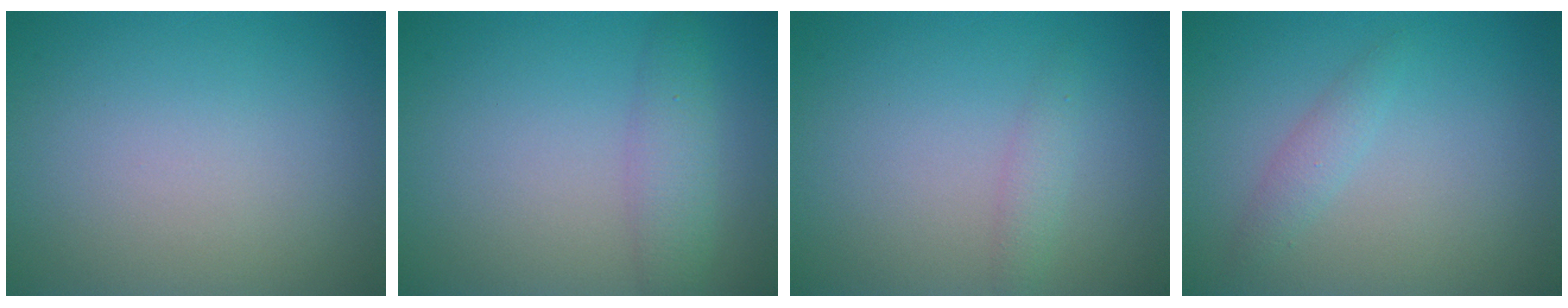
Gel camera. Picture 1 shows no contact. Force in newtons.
{"total": 2.8, "press": 2.8, "slide": 0.1}
{"total": 1.3, "press": 1.3, "slide": 0.0}
{"total": 1.4, "press": 1.4, "slide": 0.0}